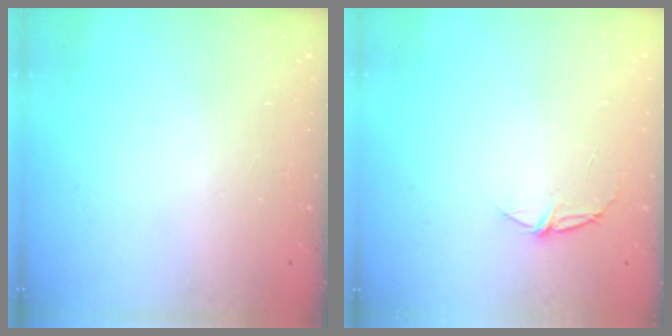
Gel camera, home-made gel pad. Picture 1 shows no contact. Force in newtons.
{"total": 4.9, "press": 4.9, "slide": 0.6}